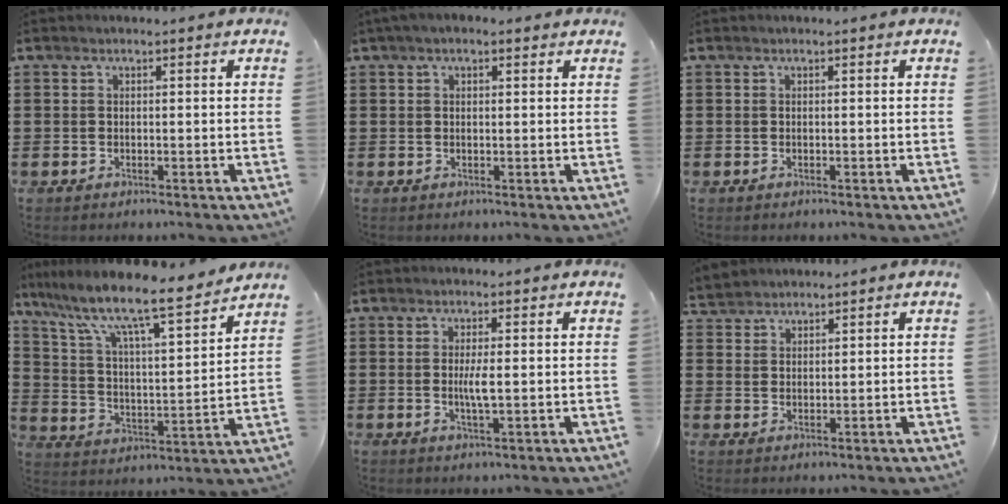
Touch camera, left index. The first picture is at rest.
{"total": 1.6, "force": [0.7, 0.9, 1.1], "torque": [-0.023, 0.006, 0.011]}
{"total": 0.0}
{"total": 9.7, "force": [8.0, 1.0, 5.5], "torque": [-0.138, -0.056, 0.128]}
{"total": 3.0, "force": [0.0, 0.4, 2.9], "torque": [-0.055, -0.004, -0.002]}
{"total": 2.4, "force": [2.3, 0.7, -0.4], "torque": [-0.002, 0.001, 0.045]}